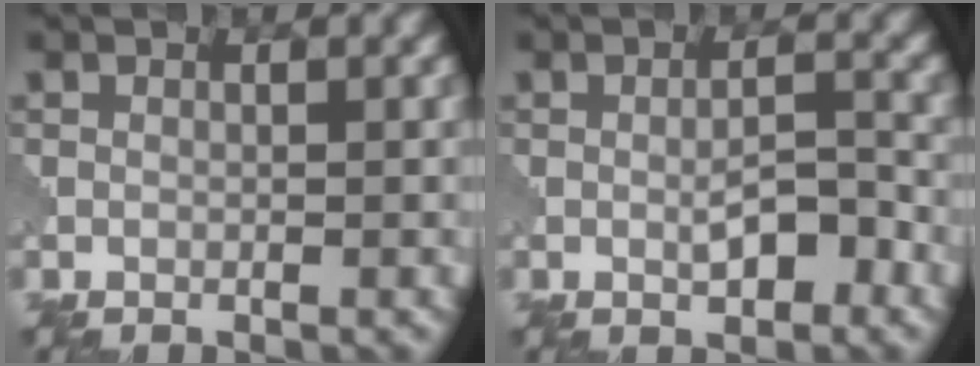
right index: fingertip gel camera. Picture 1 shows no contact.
{"total": 2.9, "force": [-0.9, 1.0, 2.6], "torque": [-0.046, 0.000, -0.014]}